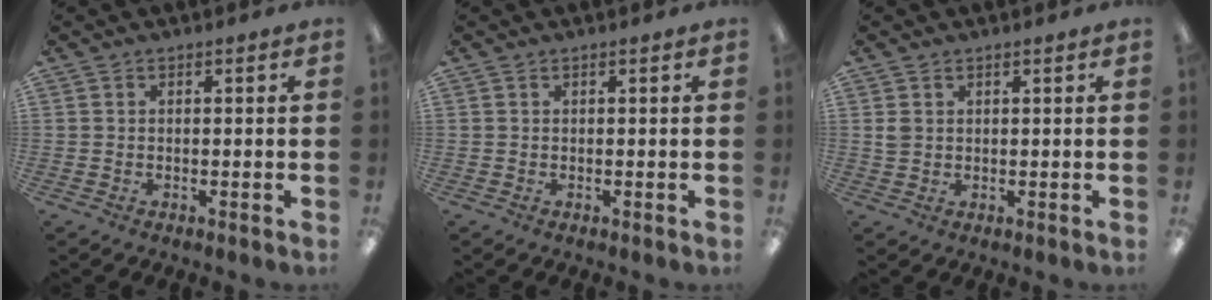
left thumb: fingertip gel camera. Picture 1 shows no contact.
{"total": 0.0}
{"total": 1.8, "force": [0.8, 1.4, 0.9], "torque": [-0.020, 0.004, 0.015]}